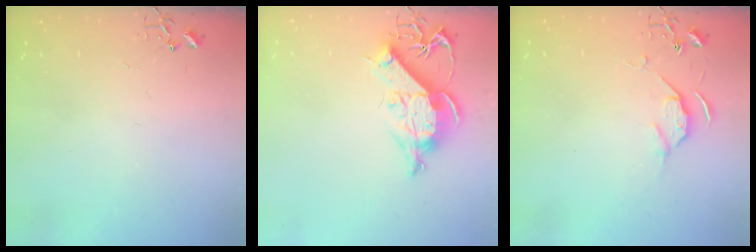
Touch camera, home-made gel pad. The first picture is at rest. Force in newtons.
{"total": 11.6, "press": 11.5, "slide": 1.4}
{"total": 5.7, "press": 5.7, "slide": 0.8}